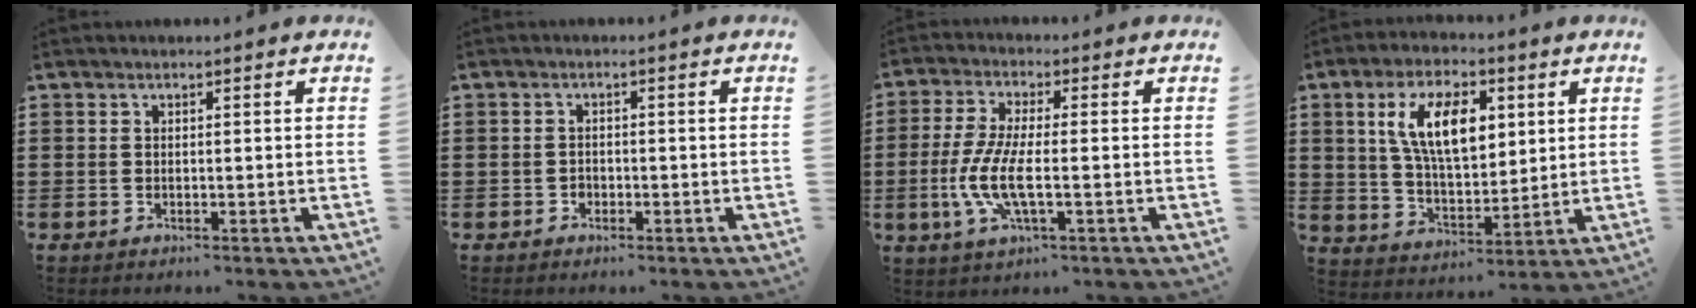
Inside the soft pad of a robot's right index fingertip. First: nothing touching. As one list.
[{"total": 1.1, "force": [-0.6, 0.9, 0.3], "torque": [-0.008, 0.001, -0.013]}, {"total": 7.5, "force": [-1.9, 2.0, 7.0], "torque": [-0.161, -0.017, -0.043]}, {"total": 10.9, "force": [3.8, 5.3, 8.7], "torque": [-0.180, 0.013, 0.063]}]